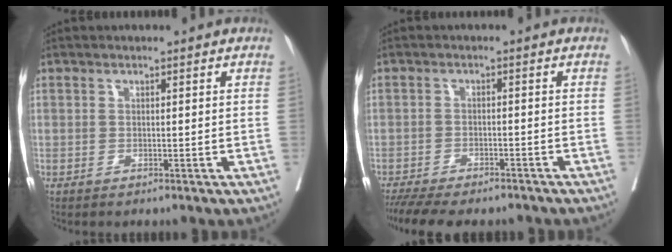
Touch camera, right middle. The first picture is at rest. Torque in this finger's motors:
{"motor_torque": [1.01, -1.07, 0.16, 0.03]}